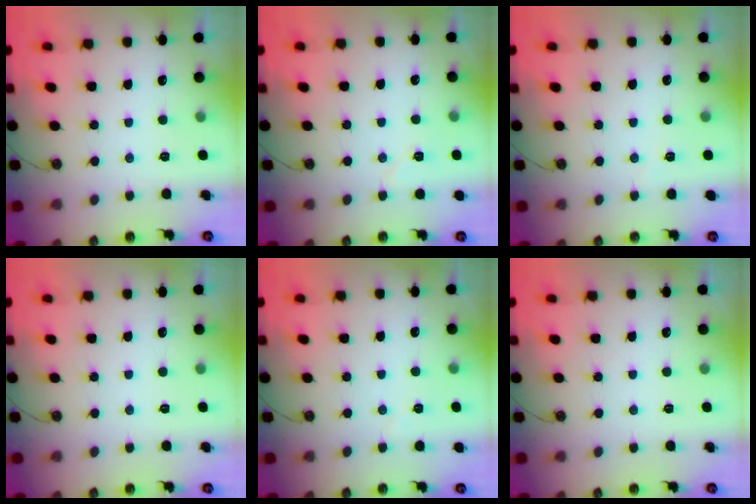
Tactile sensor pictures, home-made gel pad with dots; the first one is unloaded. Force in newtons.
{"total": 5.4, "press": 2.9, "slide": 4.5}
{"total": 3.3, "press": 2.7, "slide": 2.0}
{"total": 0.0}
{"total": 3.0, "press": 2.0, "slide": 2.2}
{"total": 0.0}